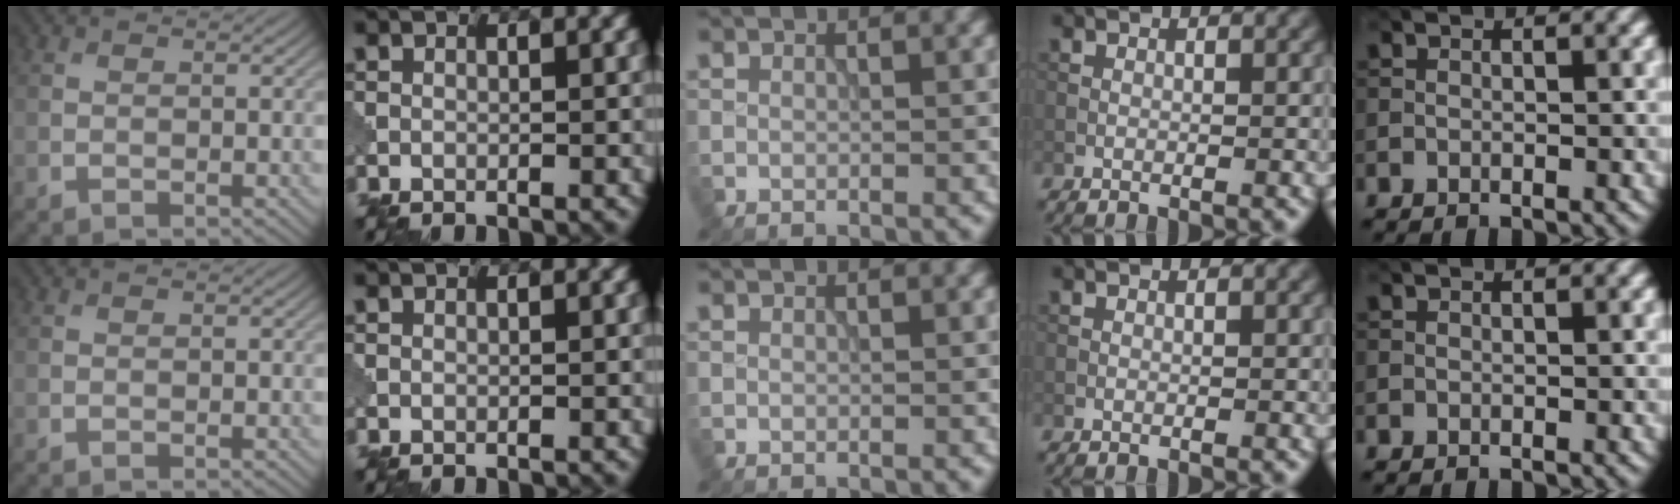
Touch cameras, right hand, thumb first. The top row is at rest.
{}